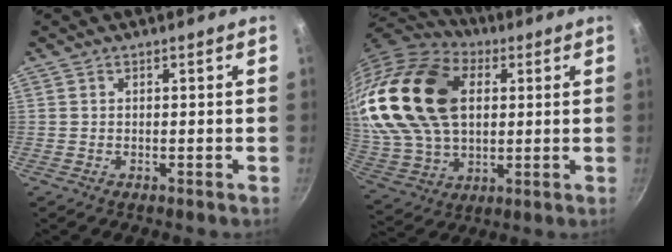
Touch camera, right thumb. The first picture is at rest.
{"total": 26.2, "force": [7.0, 16.9, 18.8], "torque": [-0.356, -0.008, 0.133]}